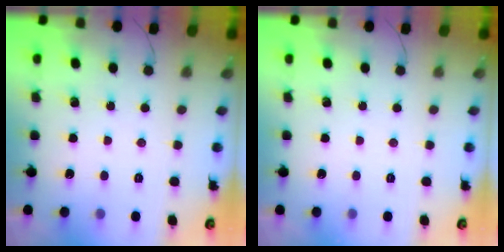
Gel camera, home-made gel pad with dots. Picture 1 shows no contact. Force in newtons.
{"total": 0.0}